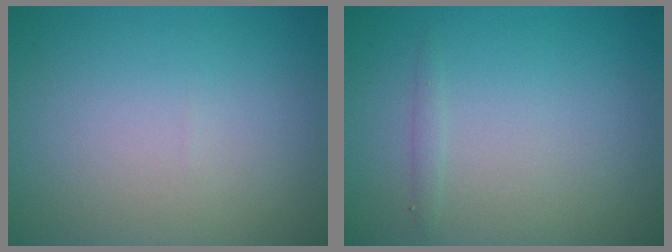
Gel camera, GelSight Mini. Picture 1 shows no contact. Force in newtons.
{"total": 0.6, "press": 0.6, "slide": 0.0}